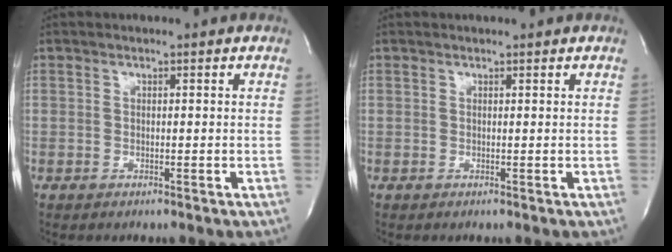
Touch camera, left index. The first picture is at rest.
{"total": 0.9, "force": [0.9, 0.0, 0.1], "torque": [-0.002, 0.009, 0.008]}